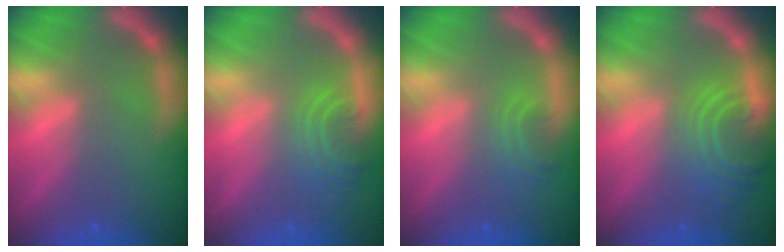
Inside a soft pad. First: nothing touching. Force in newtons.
{"total": 4.0}
{"total": 2.4}
{"total": 6.6}